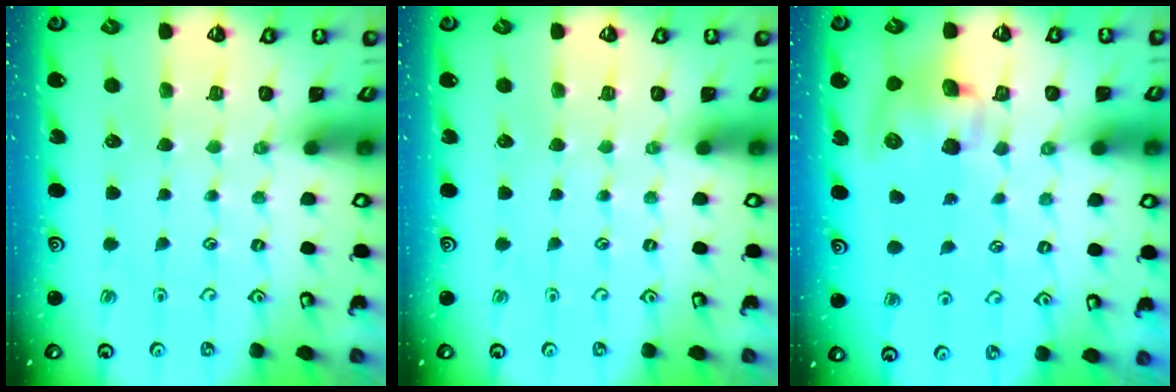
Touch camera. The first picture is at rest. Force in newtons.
{"total": 0.0}
{"total": 10.7, "press": 10.6, "slide": 1.7}